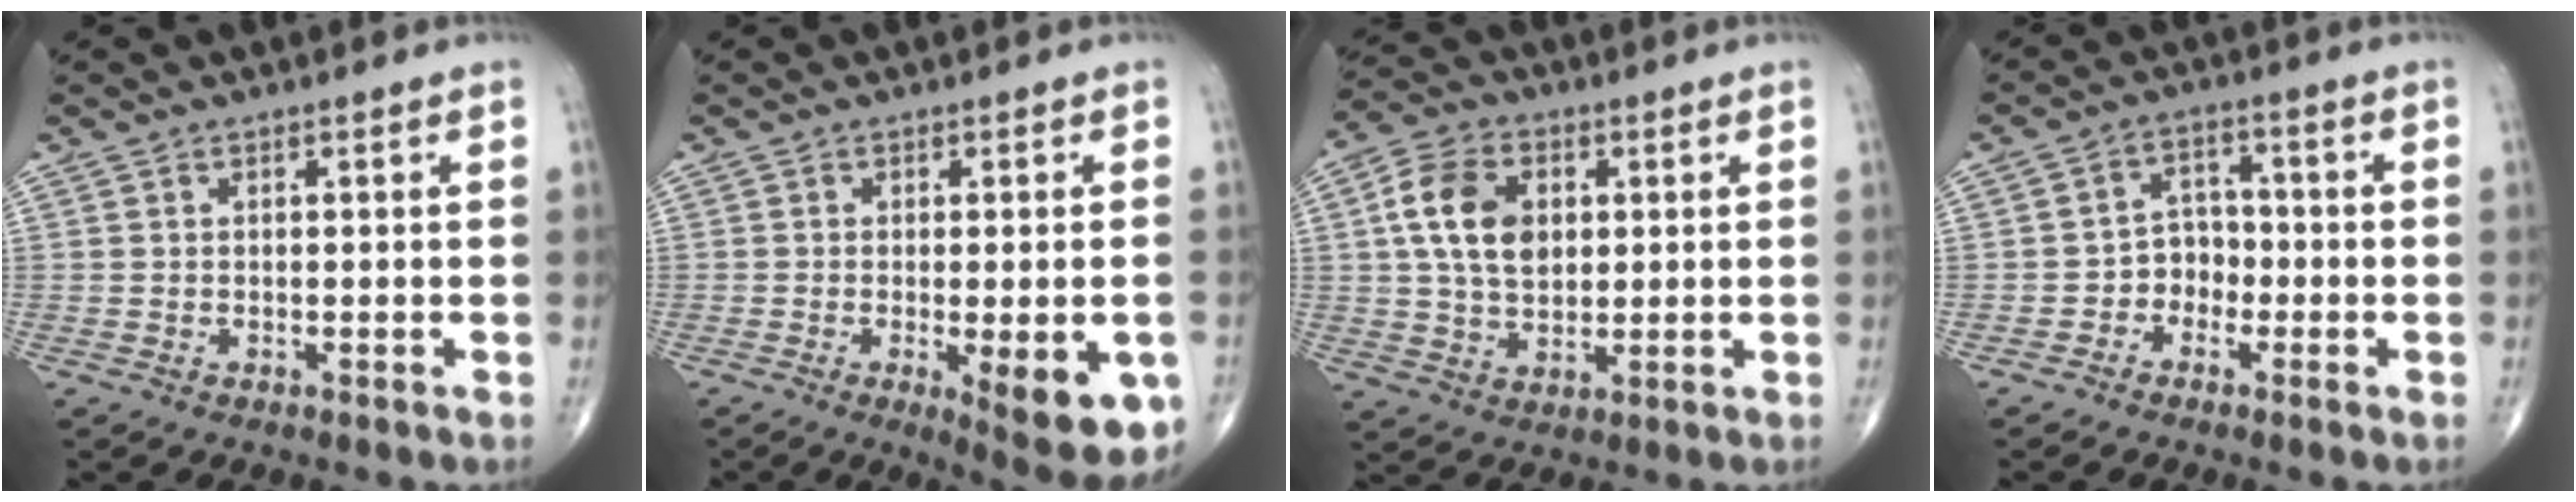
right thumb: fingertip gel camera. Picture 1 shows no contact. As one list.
[{"total": 12.2, "force": [-4.0, 3.9, 10.9], "torque": [-0.123, -0.010, -0.041]}, {"total": 11.5, "force": [2.3, 7.8, 8.1], "torque": [-0.136, 0.002, 0.039]}, {"total": 4.7, "force": [-1.9, 3.9, 1.8], "torque": [0.002, 0.025, -0.044]}]